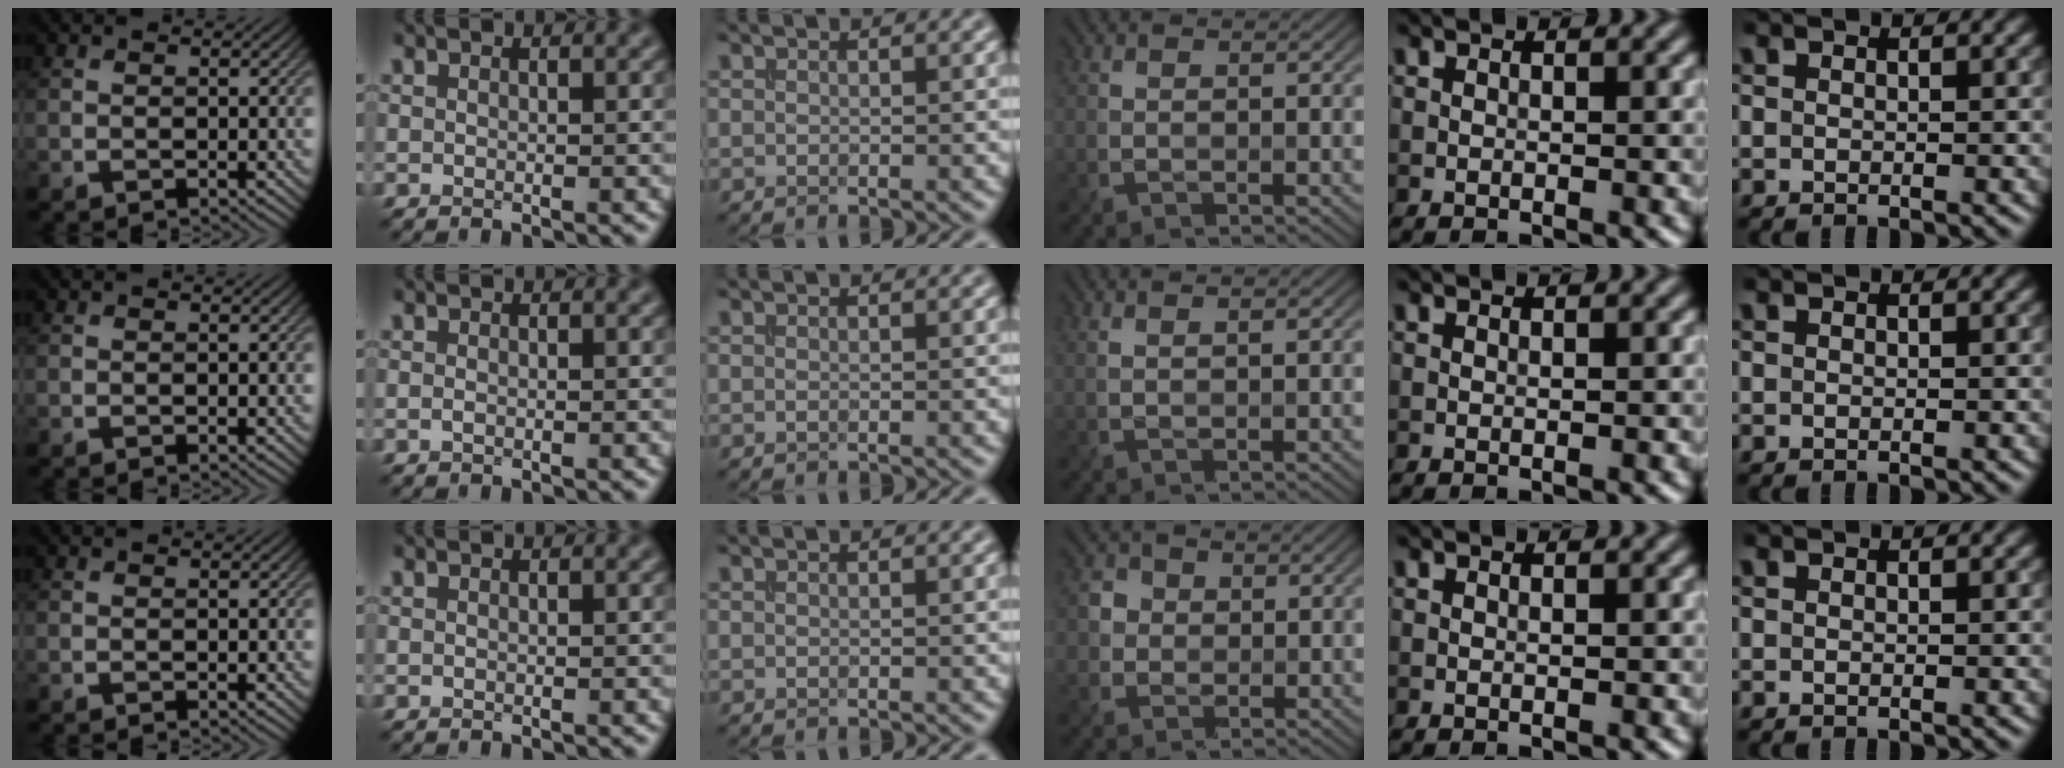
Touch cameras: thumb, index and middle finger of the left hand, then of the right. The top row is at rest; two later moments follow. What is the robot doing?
{"motion": "insert", "object": "drawer"}